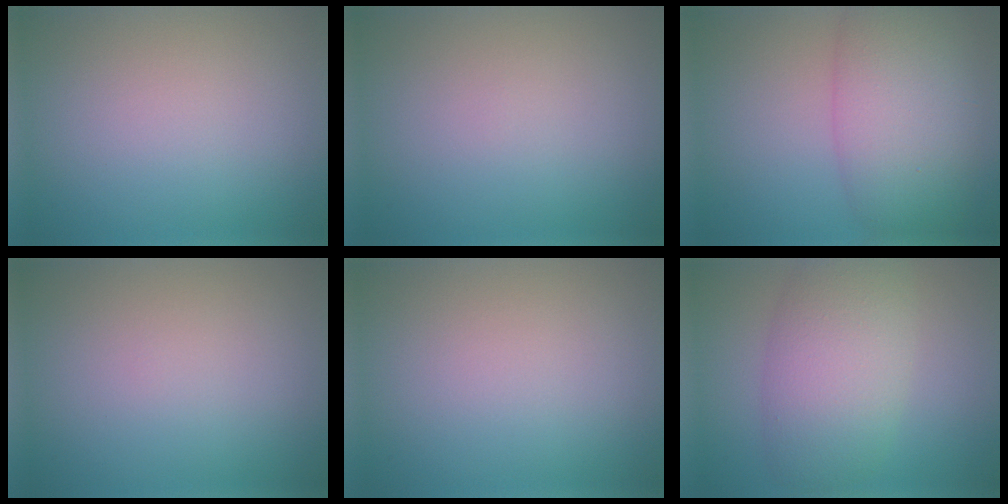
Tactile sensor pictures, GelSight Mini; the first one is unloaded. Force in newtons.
{"total": 0.0}
{"total": 8.6, "press": 8.6, "slide": 0.6}
{"total": 0.0}
{"total": 0.0}
{"total": 7.2, "press": 7.2, "slide": 0.2}